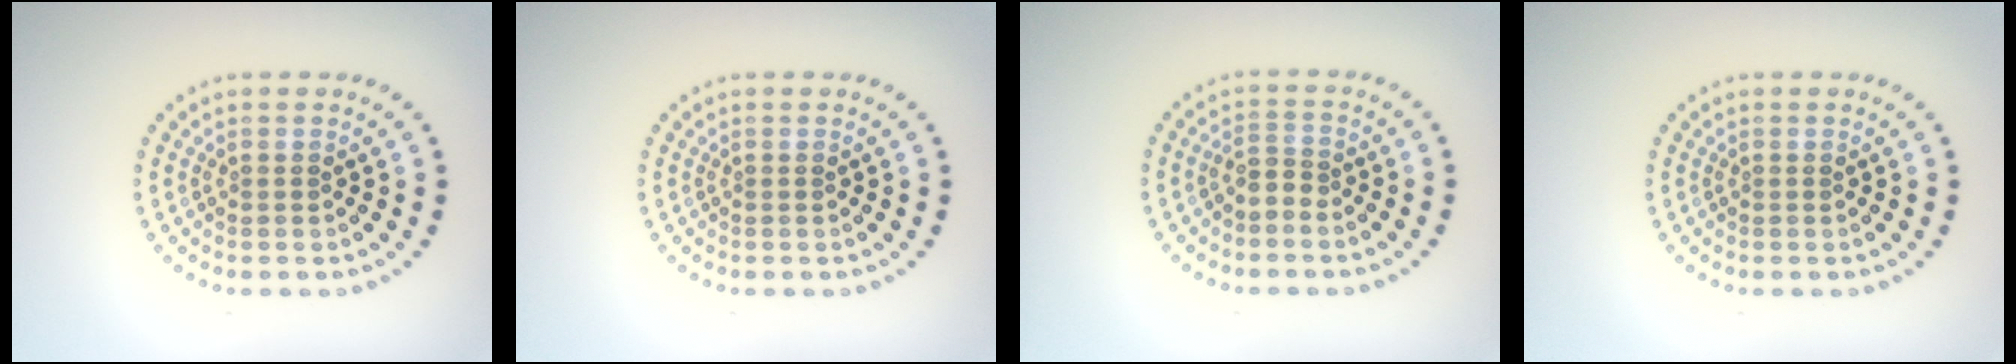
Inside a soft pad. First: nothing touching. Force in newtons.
{"total": 0.0}
{"total": 1.7, "press": 1.2, "slide": 1.1}
{"total": 0.0}